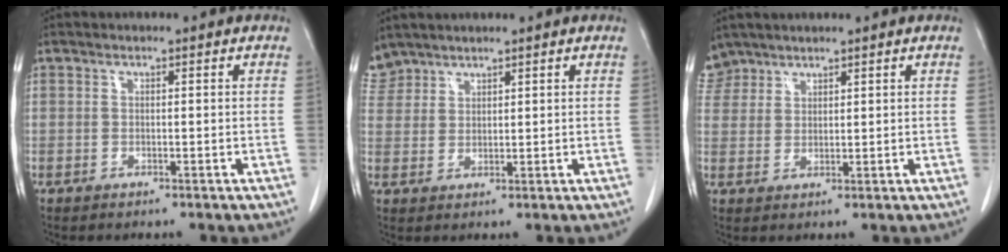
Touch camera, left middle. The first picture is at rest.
{"total": 4.2, "force": [3.9, 1.7, -0.1], "torque": [-0.001, 0.014, 0.084]}
{"total": 4.5, "force": [3.9, 2.4, -0.2], "torque": [0.006, 0.012, 0.081]}